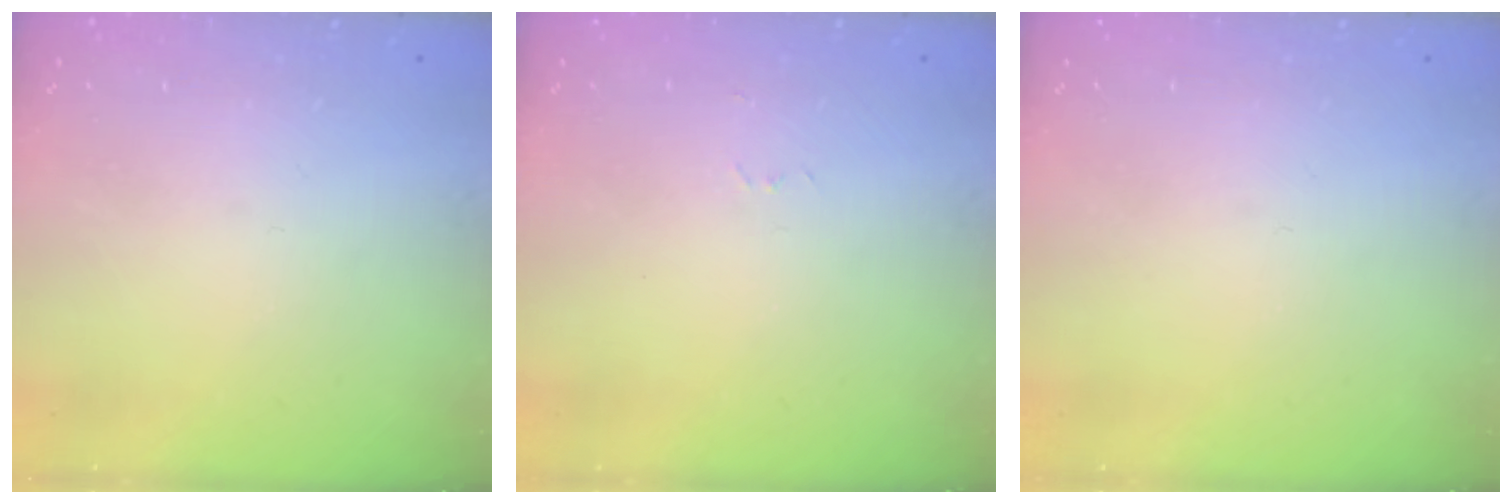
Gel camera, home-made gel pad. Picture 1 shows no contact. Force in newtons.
{"total": 2.6, "press": 2.6, "slide": 0.4}
{"total": 0.0}